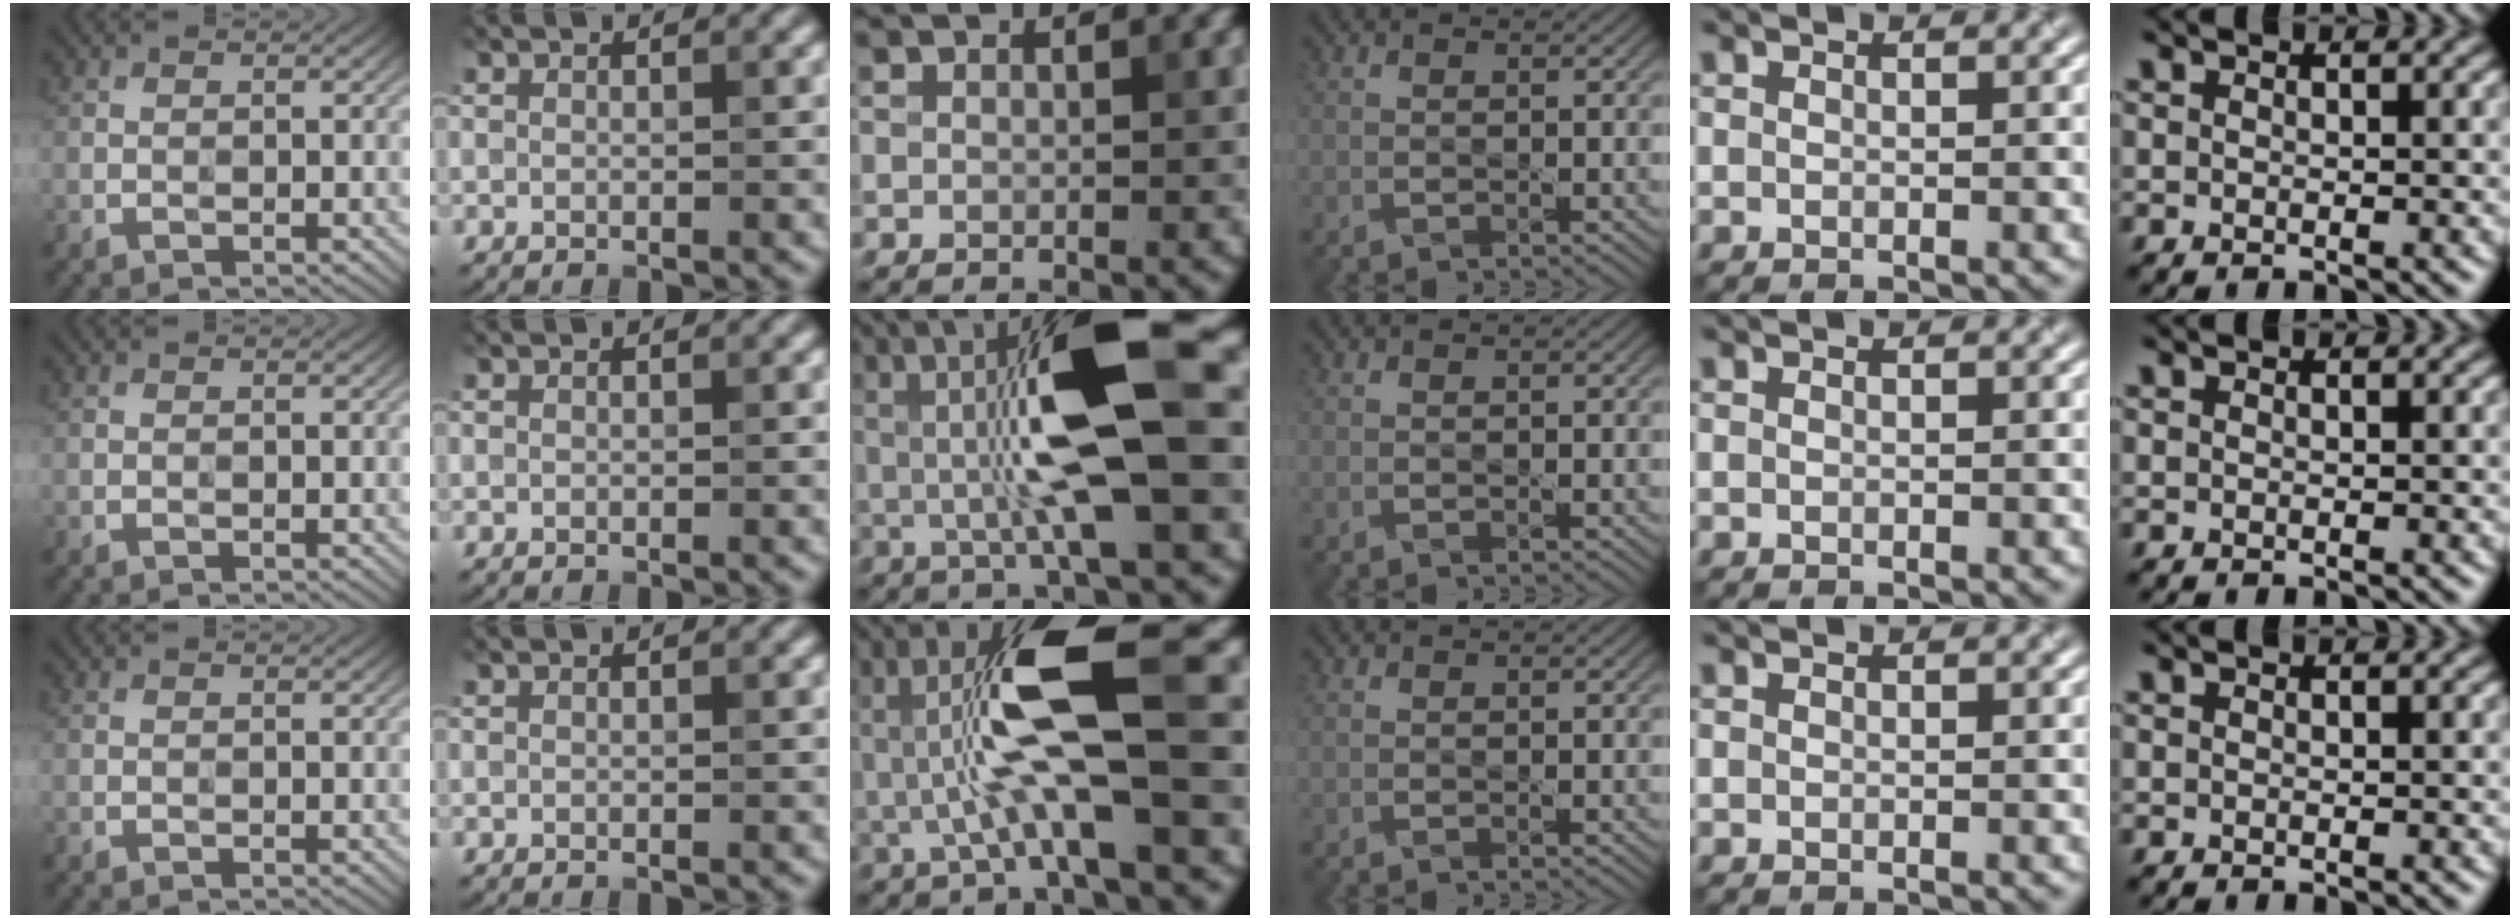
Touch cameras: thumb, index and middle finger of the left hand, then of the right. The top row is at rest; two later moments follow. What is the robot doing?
{"motion": "dispense", "object": "spray bottle"}